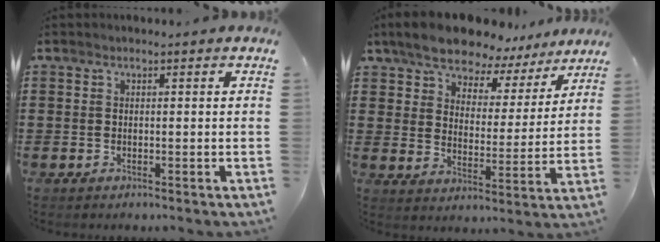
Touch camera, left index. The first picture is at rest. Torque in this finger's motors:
{"motor_torque": [2.14, 0.00, 1.05, 0.21]}